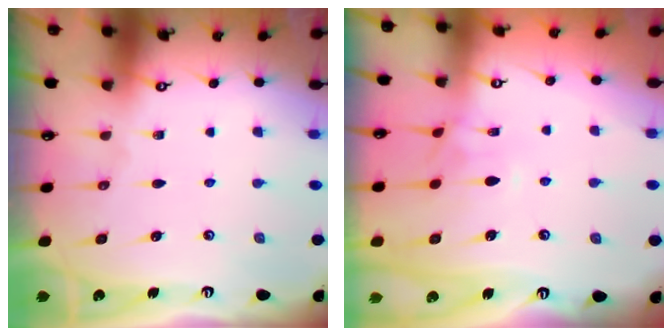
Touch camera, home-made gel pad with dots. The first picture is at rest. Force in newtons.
{"total": 1.2, "press": 0.9, "slide": 0.8}